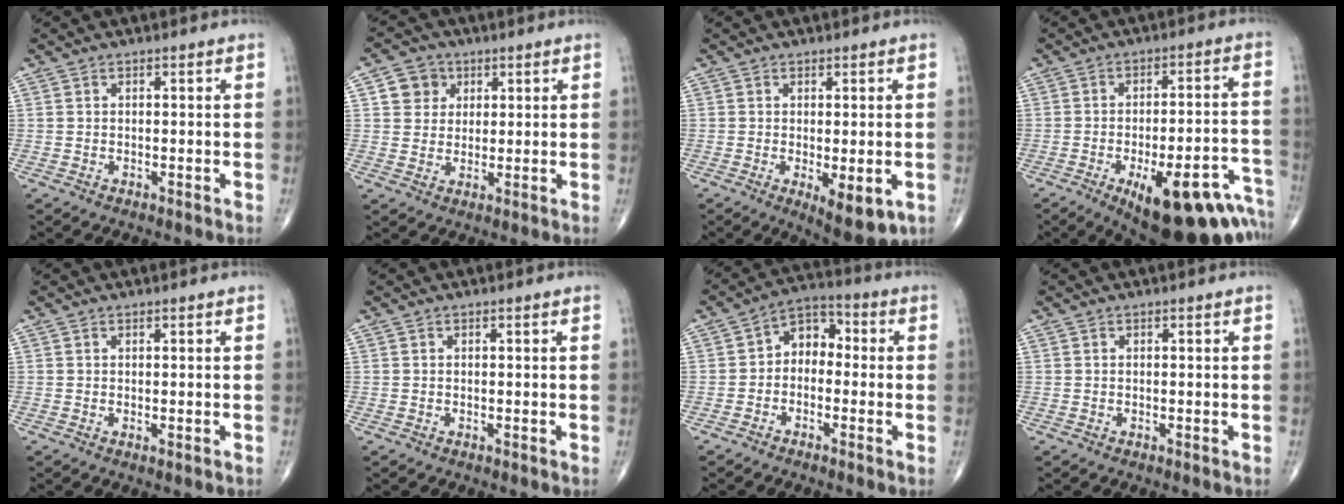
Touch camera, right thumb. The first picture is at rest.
{"total": 6.3, "force": [2.2, 5.7, 1.7], "torque": [0.002, -0.003, 0.034]}
{"total": 7.6, "force": [-2.1, 2.7, 6.8], "torque": [-0.091, -0.021, -0.023]}
{"total": 23.2, "force": [-12.6, 8.4, 17.6], "torque": [-0.154, 0.065, -0.162]}
{"total": 0.6, "force": [0.0, 0.1, 0.6], "torque": [-0.016, -0.005, 0.002]}
{"total": 0.0}
{"total": 6.8, "force": [-0.6, 5.0, 4.5], "torque": [-0.042, 0.033, -0.031]}
{"total": 0.0}